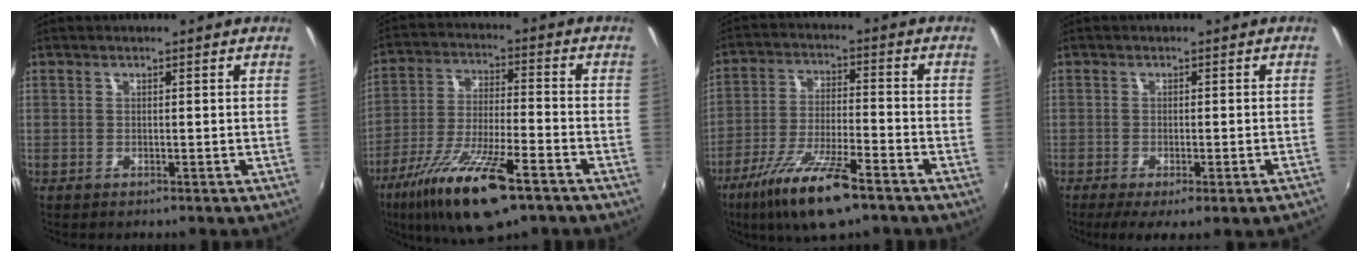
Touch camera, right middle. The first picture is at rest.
{"total": 16.8, "force": [-10.5, 4.0, 12.4], "torque": [-0.245, -0.043, -0.193]}
{"total": 13.6, "force": [-8.9, 2.9, 9.9], "torque": [-0.204, -0.031, -0.165]}
{"total": 7.1, "force": [-4.6, 0.7, 5.3], "torque": [-0.092, -0.031, -0.063]}